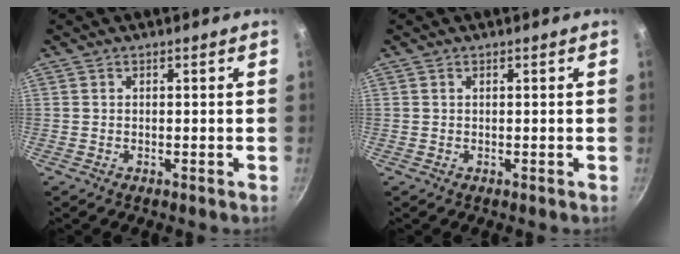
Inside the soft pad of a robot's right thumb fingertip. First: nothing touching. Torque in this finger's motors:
{"motor_torque": [0.10, 0.10, -0.21, 0.15, 0.03]}